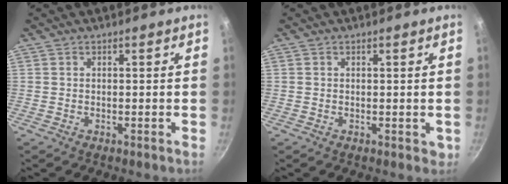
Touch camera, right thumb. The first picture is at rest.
{"total": 1.2, "force": [0.1, 1.0, 0.7], "torque": [-0.004, 0.000, 0.003]}